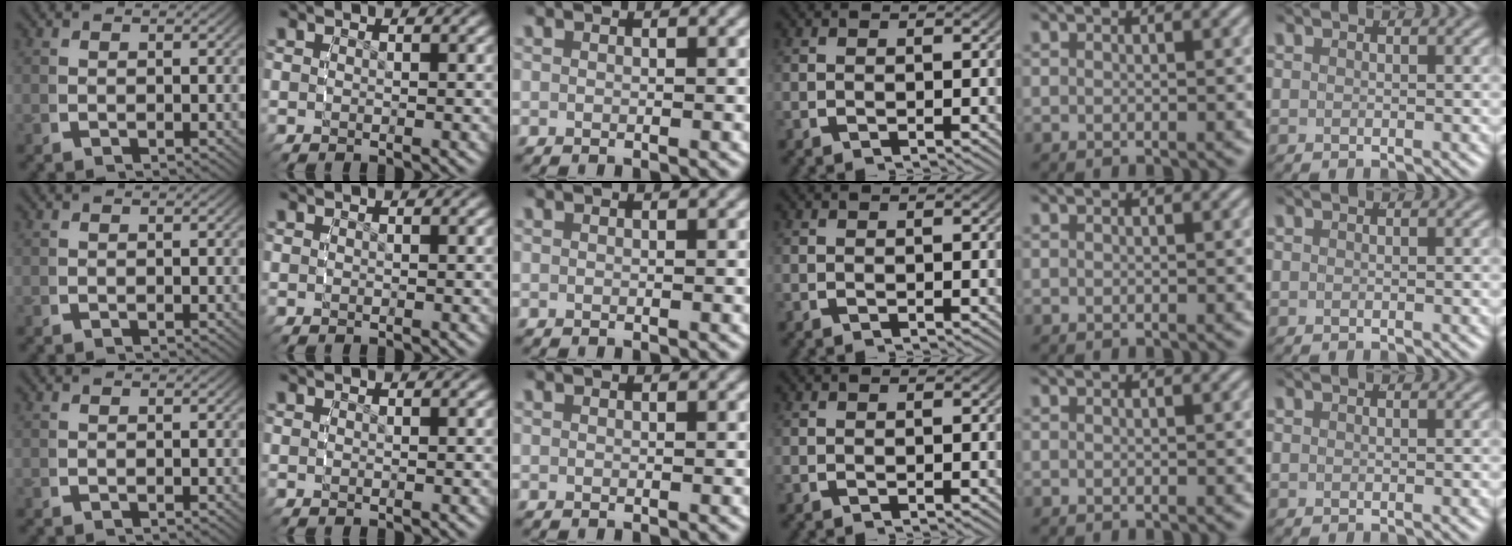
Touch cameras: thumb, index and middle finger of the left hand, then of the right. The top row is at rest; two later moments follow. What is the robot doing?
{"motion": "reach", "object": "bottle cap"}